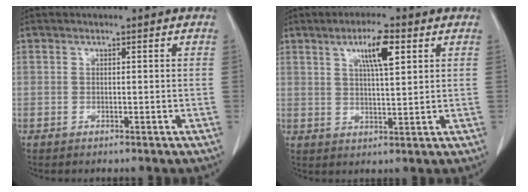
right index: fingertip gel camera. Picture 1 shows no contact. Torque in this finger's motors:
{"motor_torque": [0.56, 0.53, 0.37, 0.08]}